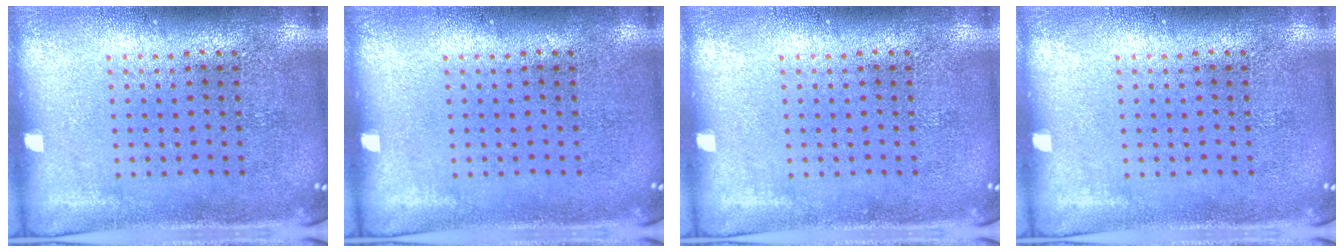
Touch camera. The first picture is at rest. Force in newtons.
{"total": 0.0}
{"total": 0.0}
{"total": 0.0}